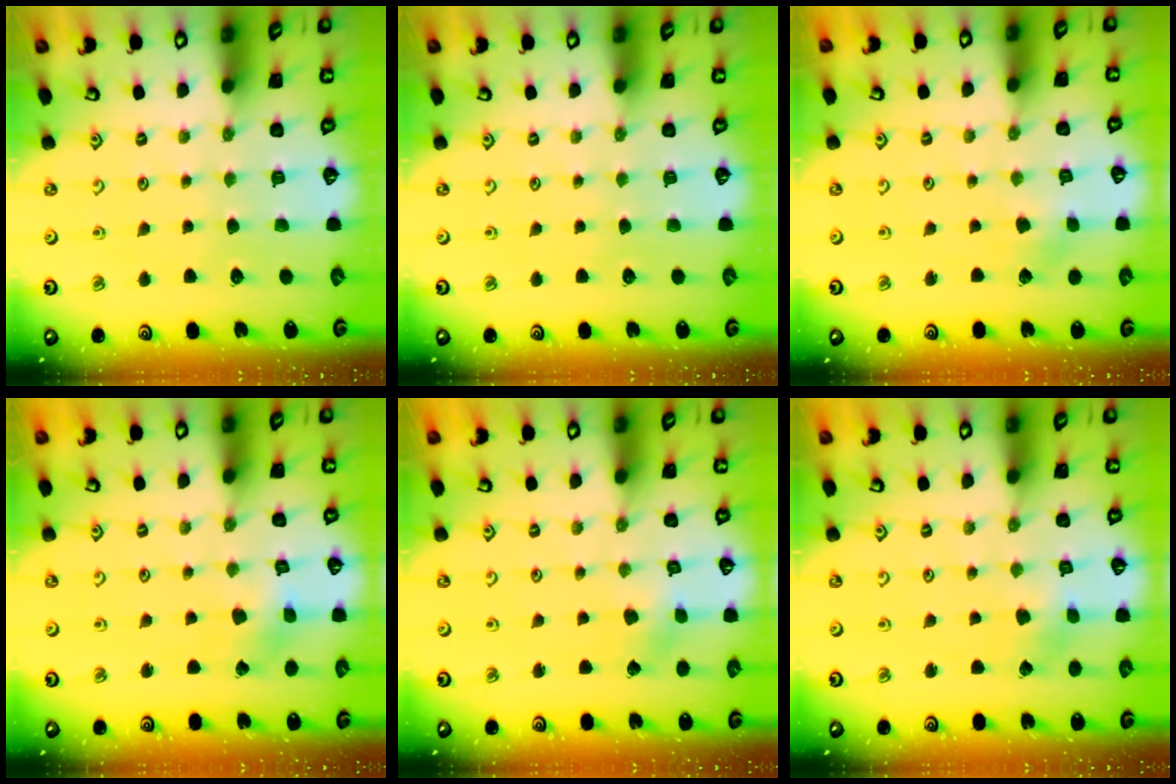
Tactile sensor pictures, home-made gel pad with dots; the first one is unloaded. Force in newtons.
{"total": 0.0}
{"total": 2.8, "press": 2.7, "slide": 0.5}
{"total": 2.2, "press": 2.2, "slide": 0.2}
{"total": 2.1, "press": 2.1, "slide": 0.2}
{"total": 2.5, "press": 2.5, "slide": 0.3}